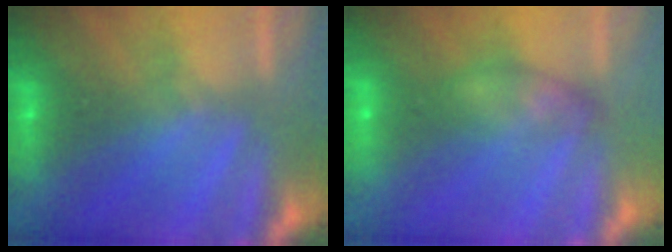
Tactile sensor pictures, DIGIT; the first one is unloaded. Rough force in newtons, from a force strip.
{"total": 2.3}